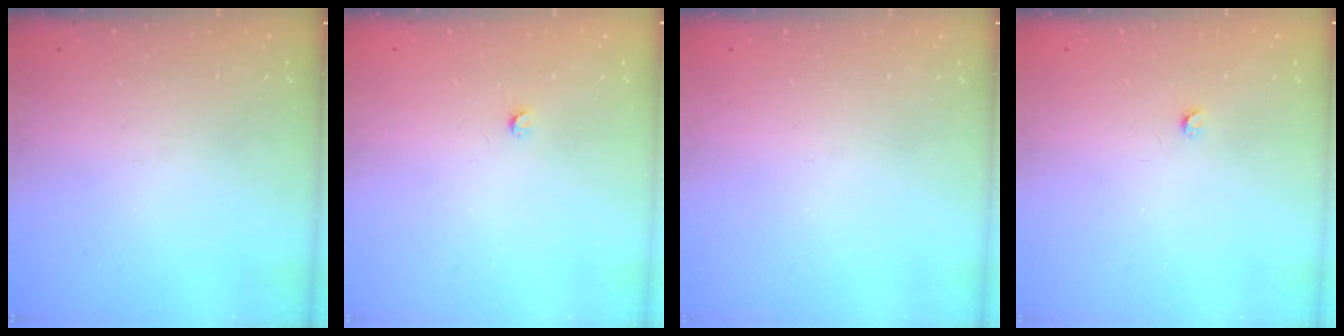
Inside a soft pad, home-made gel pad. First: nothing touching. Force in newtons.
{"total": 2.5, "press": 2.5, "slide": 0.4}
{"total": 0.0}
{"total": 2.5, "press": 2.5, "slide": 0.4}